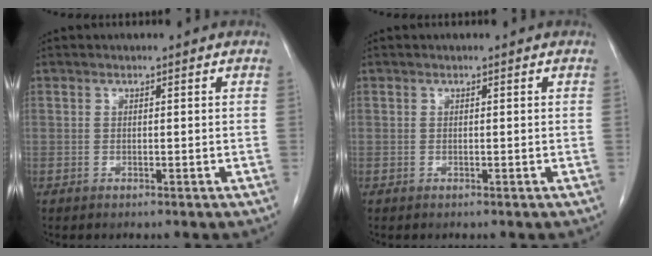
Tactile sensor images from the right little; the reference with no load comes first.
{"total": 0.0}